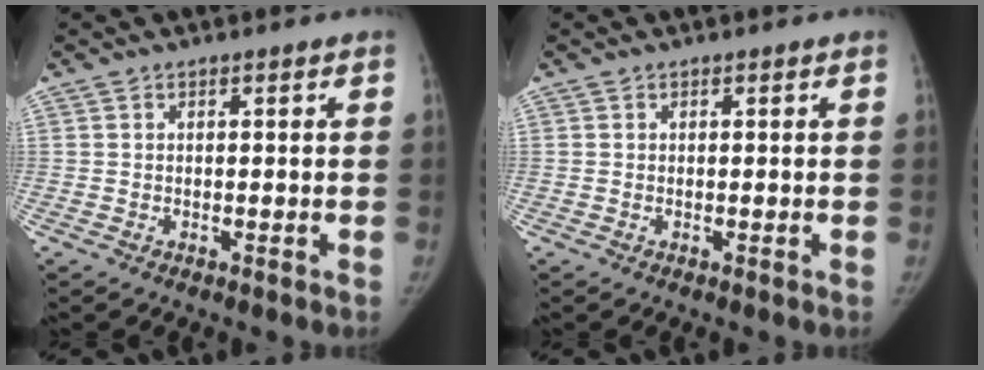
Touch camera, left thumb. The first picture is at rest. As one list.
[{"total": 0.0}]